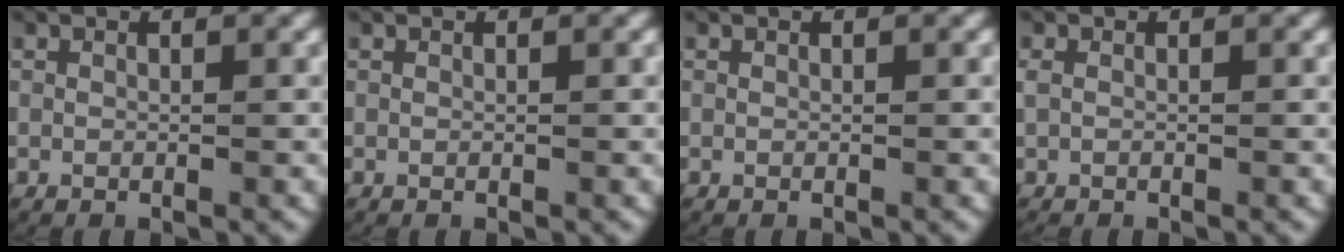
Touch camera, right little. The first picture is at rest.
{"total": 0.0}
{"total": 0.0}
{"total": 0.8, "force": [0.0, 0.6, 0.5], "torque": [-0.024, -0.003, 0.005]}